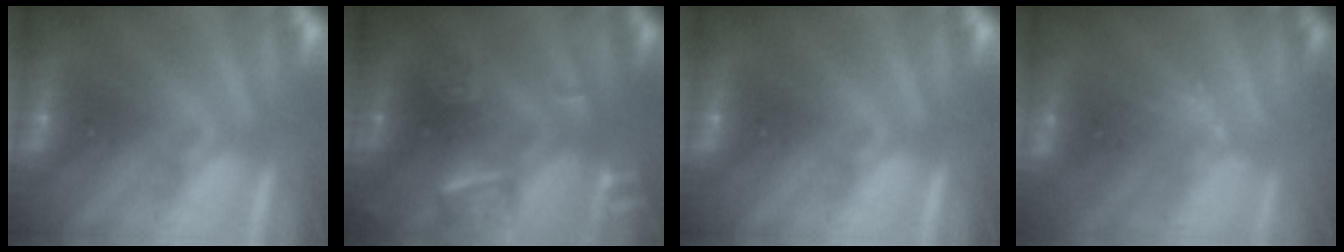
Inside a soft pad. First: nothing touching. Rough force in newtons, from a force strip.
{"total": 2.5}
{"total": 0.0}
{"total": 1.3}